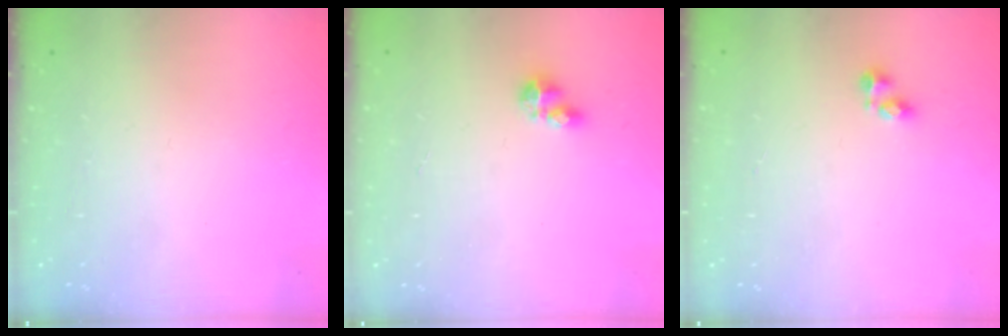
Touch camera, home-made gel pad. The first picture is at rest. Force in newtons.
{"total": 4.3, "press": 4.3, "slide": 0.4}
{"total": 2.8, "press": 2.8, "slide": 0.6}